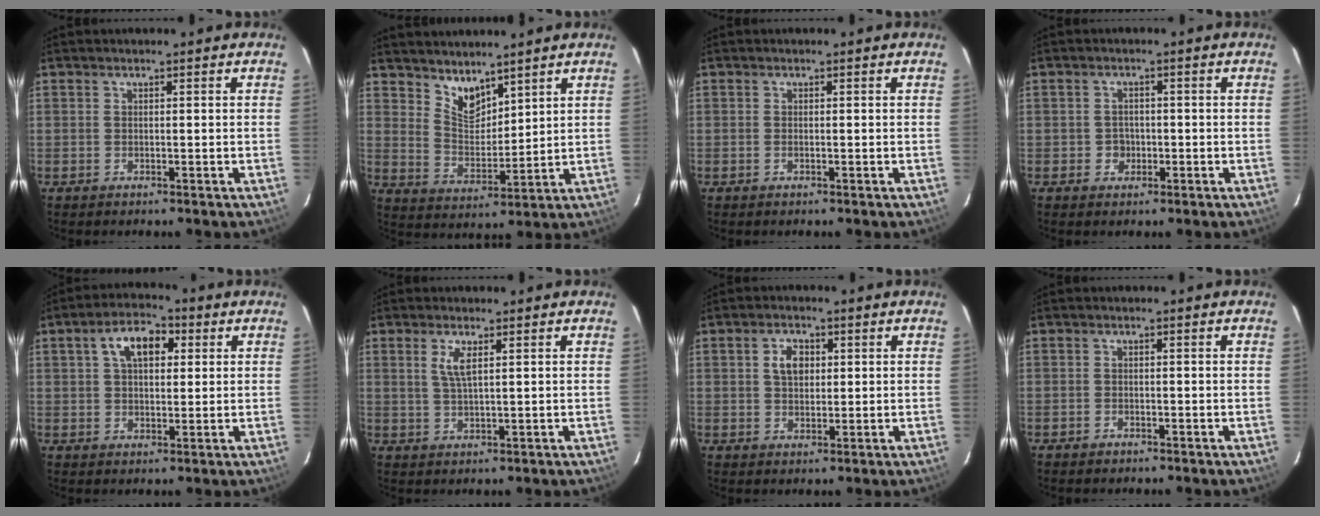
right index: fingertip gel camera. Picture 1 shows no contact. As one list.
[{"total": 6.7, "force": [5.4, 3.0, 2.6], "torque": [-0.036, -0.003, 0.106]}, {"total": 0.0}, {"total": 2.5, "force": [-0.6, 2.4, 0.3], "torque": [-0.006, 0.005, -0.007]}, {"total": 8.0, "force": [2.6, 4.6, 6.0], "torque": [-0.102, 0.027, 0.043]}, {"total": 3.3, "force": [1.4, 0.7, 2.9], "torque": [-0.060, -0.002, 0.027]}, {"total": 4.2, "force": [1.1, 3.0, 2.7], "torque": [-0.046, 0.010, 0.022]}, {"total": 1.0, "force": [-0.9, 0.6, 0.1], "torque": [-0.003, 0.004, -0.014]}]